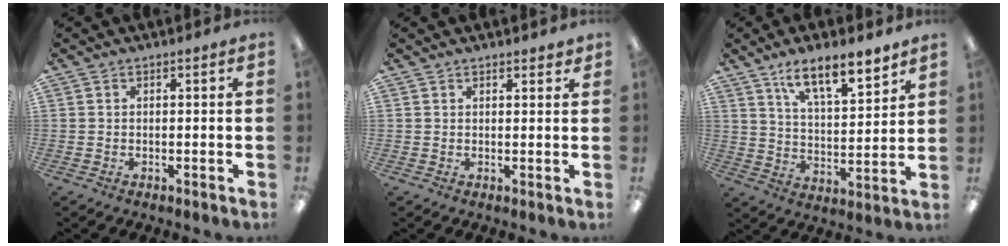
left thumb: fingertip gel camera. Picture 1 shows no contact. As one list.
[{"total": 1.5, "force": [1.4, 0.4, 0.5], "torque": [-0.003, -0.003, 0.023]}, {"total": 11.5, "force": [9.2, 3.1, 6.2], "torque": [-0.085, -0.060, 0.159]}]